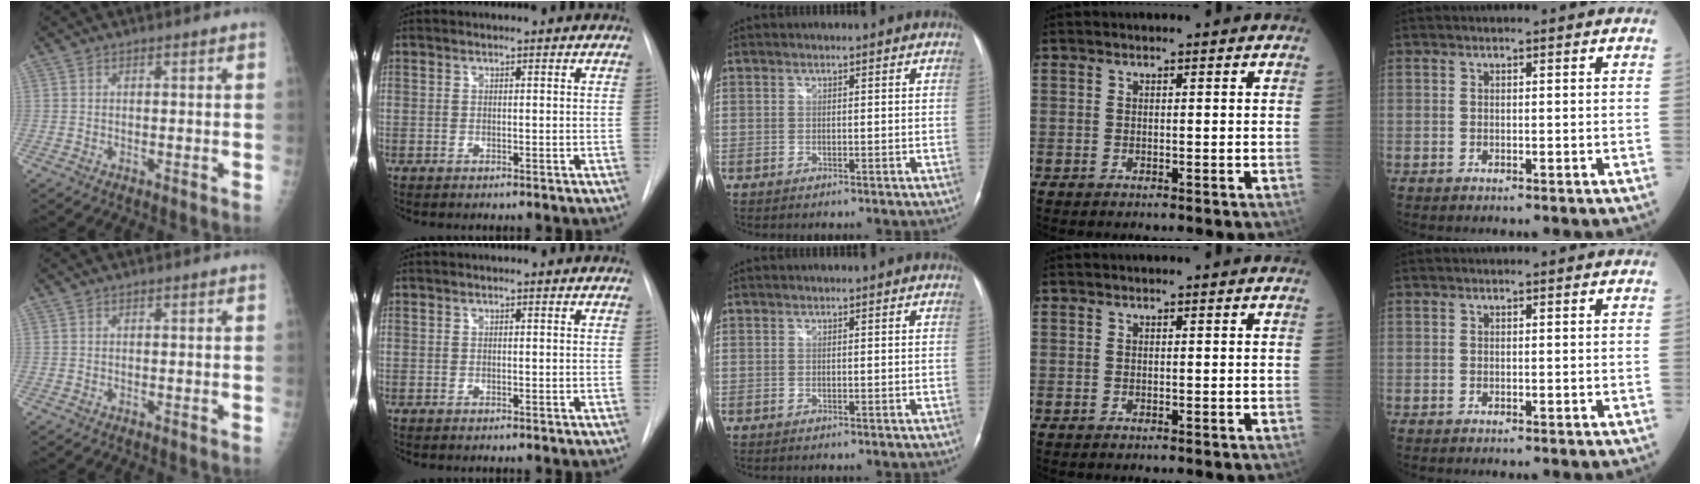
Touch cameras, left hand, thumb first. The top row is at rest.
{}